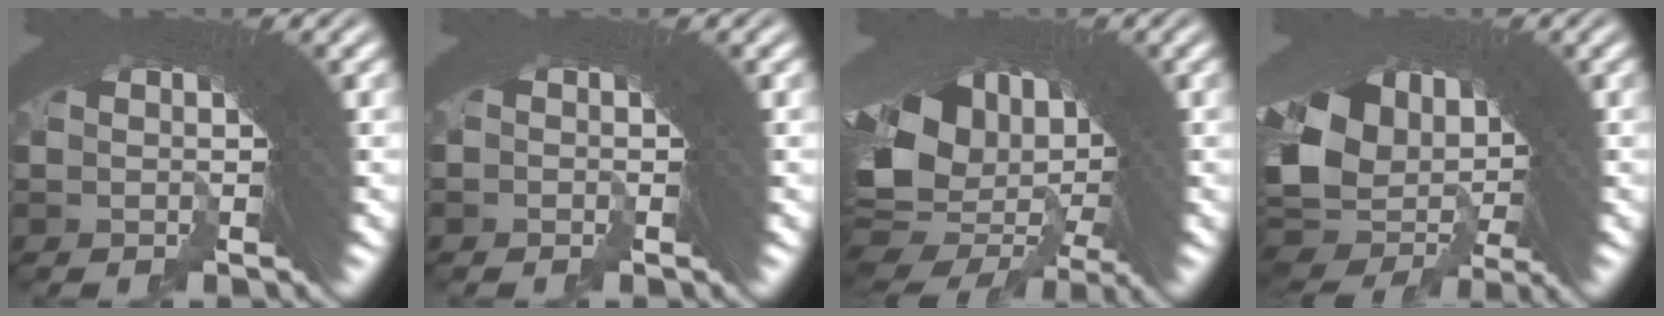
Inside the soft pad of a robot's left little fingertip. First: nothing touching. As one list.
[{"total": 1.1, "force": [-0.9, -0.2, -0.6], "torque": [0.018, 0.004, -0.017]}, {"total": 12.9, "force": [-3.8, 9.5, 7.9], "torque": [-0.164, -0.067, -0.029]}, {"total": 10.9, "force": [-2.6, 8.3, 6.5], "torque": [-0.138, -0.058, -0.019]}]